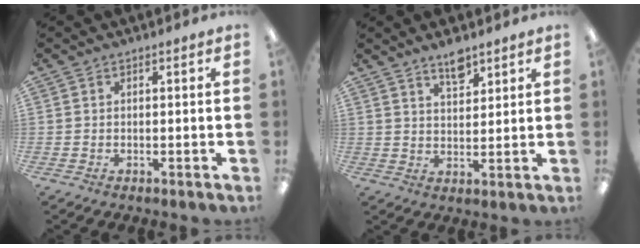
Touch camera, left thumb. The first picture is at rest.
{"total": 5.7, "force": [4.5, 2.1, 2.8], "torque": [-0.040, -0.027, 0.079]}